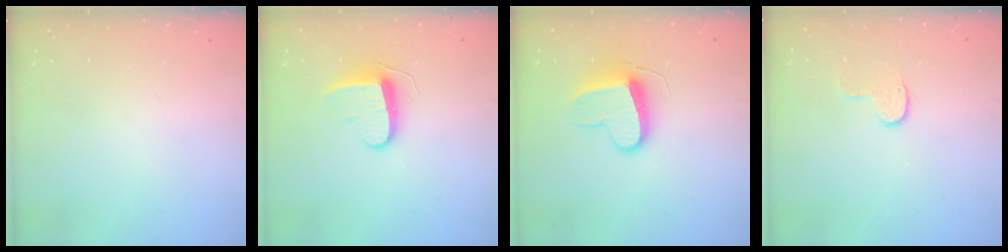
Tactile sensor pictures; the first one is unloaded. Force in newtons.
{"total": 9.1, "press": 9.1, "slide": 0.3}
{"total": 9.9, "press": 9.9, "slide": 0.0}
{"total": 6.0, "press": 6.0, "slide": 0.6}